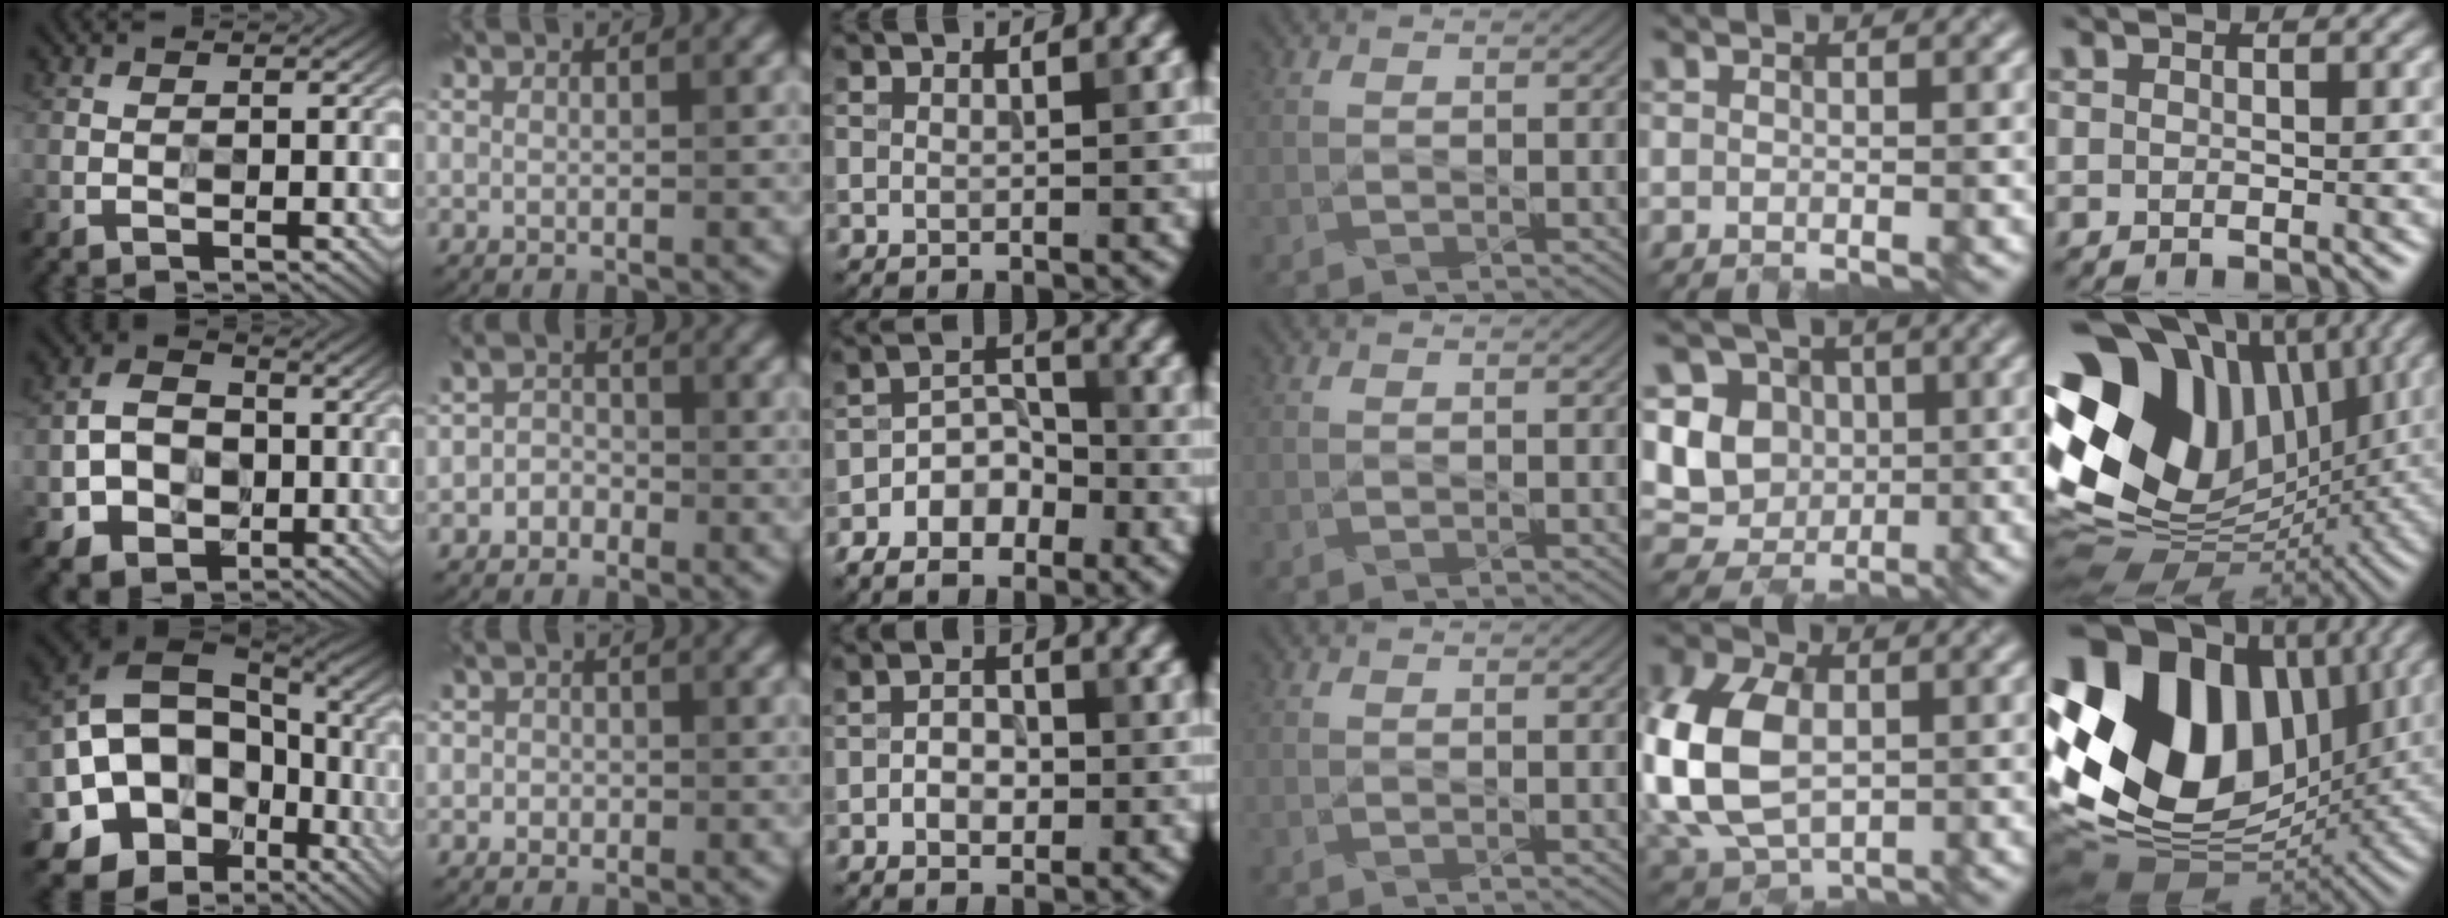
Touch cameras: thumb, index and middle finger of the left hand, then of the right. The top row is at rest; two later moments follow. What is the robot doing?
{"motion": "wipe", "object": "mirror"}